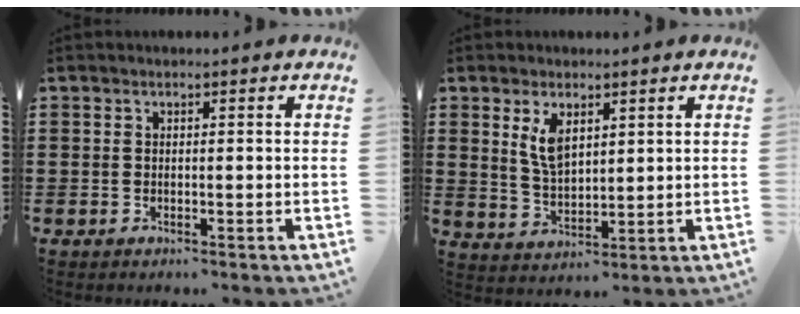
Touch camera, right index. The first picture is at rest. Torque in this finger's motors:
{"motor_torque": [0.25, 0.13, 0.40, 0.12]}